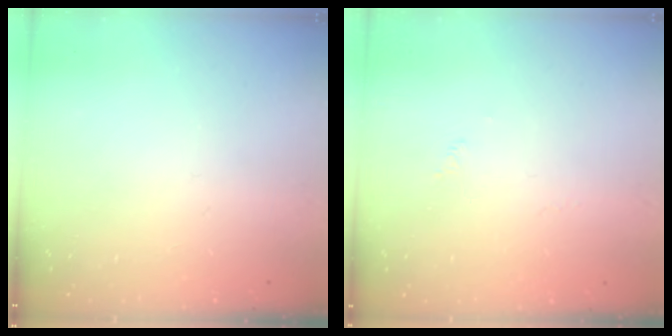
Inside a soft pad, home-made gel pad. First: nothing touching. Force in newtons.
{"total": 1.7, "press": 1.6, "slide": 0.4}